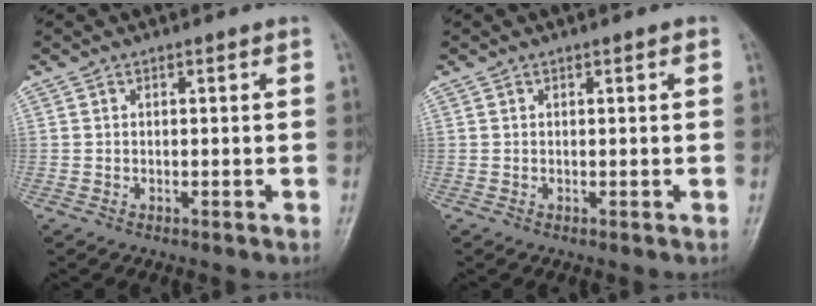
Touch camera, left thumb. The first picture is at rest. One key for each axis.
{"total": 0.7, "fx": 0.3, "fy": 0.2, "fz": 0.6, "tx": -0.010, "ty": 0.001, "tz": 0.004}